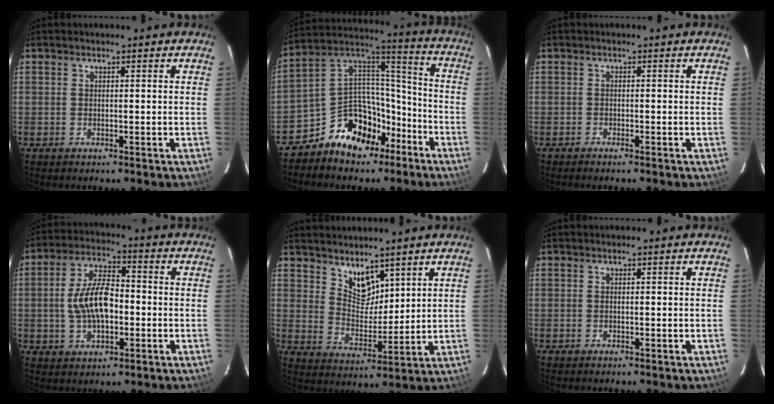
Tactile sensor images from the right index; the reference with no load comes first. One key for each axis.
{"total": 15.3, "fx": -9.4, "fy": 10.2, "fz": 6.5, "tx": -0.130, "ty": 0.070, "tz": -0.145}
{"total": 1.0, "fx": -0.9, "fy": 0.0, "fz": 0.4, "tx": -0.010, "ty": -0.001, "tz": -0.017}
{"total": 10.9, "fx": -1.3, "fy": 5.5, "fz": 9.3, "tx": -0.183, "ty": 0.013, "tz": -0.021}
{"total": 6.9, "fx": 5.2, "fy": 3.5, "fz": 2.9, "tx": -0.038, "ty": -0.003, "tz": 0.099}
{"total": 0.0}